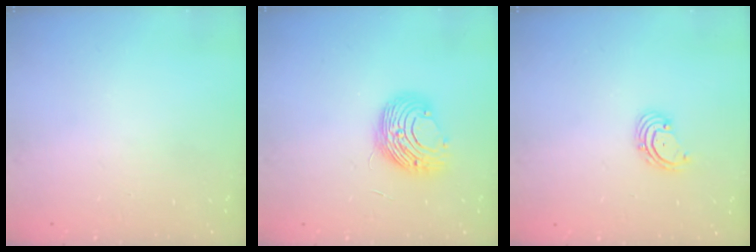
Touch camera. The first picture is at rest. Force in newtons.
{"total": 9.7, "press": 9.7, "slide": 0.1}
{"total": 2.6, "press": 2.5, "slide": 0.6}